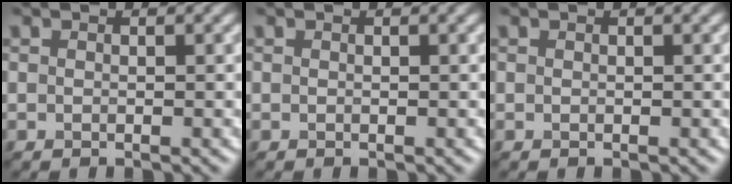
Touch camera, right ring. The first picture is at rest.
{"total": 0.0}
{"total": 0.0}